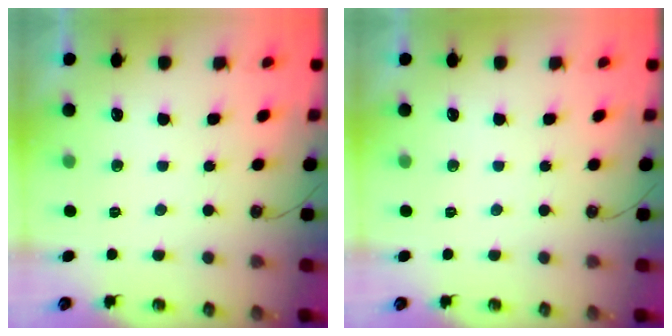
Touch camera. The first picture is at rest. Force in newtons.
{"total": 0.0}